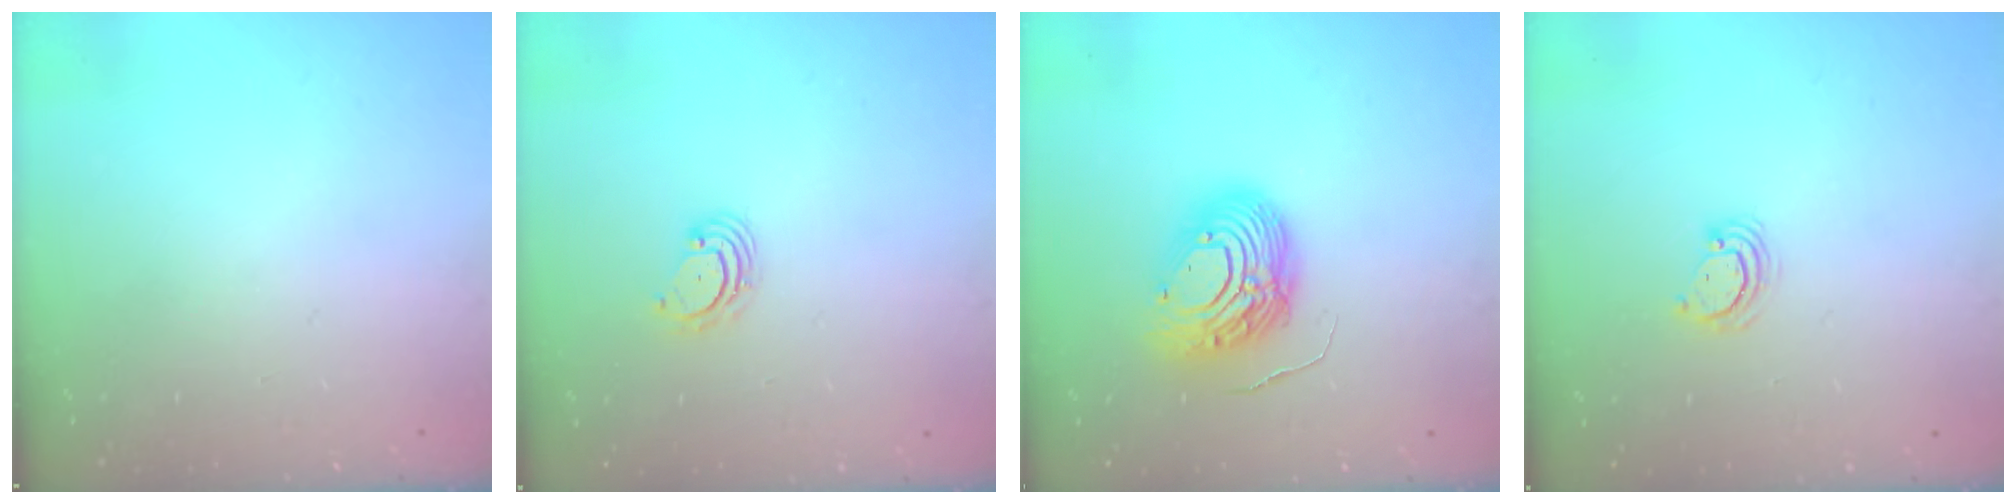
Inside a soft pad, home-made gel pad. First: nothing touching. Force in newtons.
{"total": 3.8, "press": 3.8, "slide": 0.5}
{"total": 12.0, "press": 12.0, "slide": 1.1}
{"total": 4.0, "press": 4.0, "slide": 0.3}